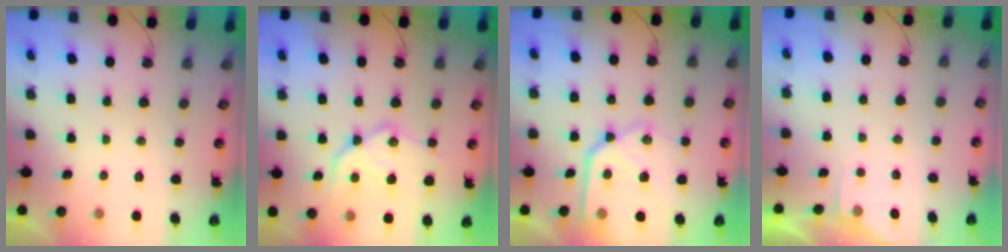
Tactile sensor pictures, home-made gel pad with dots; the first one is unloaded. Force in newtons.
{"total": 18.6, "press": 18.5, "slide": 1.7}
{"total": 19.1, "press": 19.1, "slide": 1.6}
{"total": 1.8, "press": 1.8, "slide": 0.3}